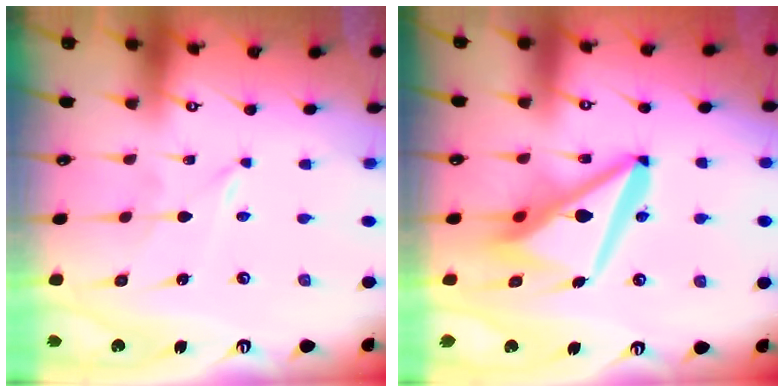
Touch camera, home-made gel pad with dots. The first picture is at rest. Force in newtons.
{"total": 15.0, "press": 14.9, "slide": 1.7}